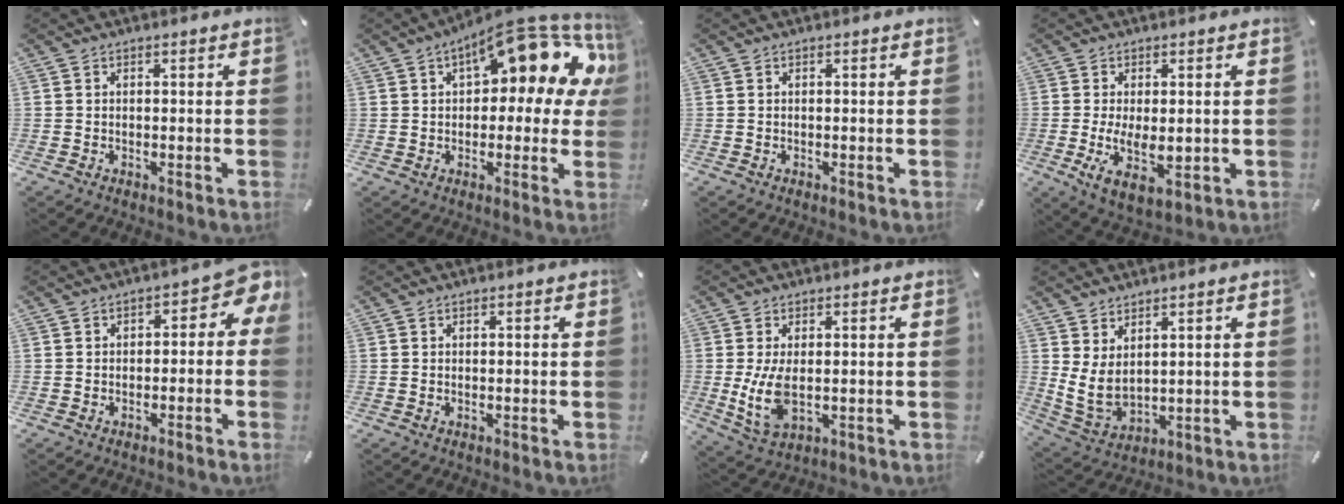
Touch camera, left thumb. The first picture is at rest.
{"total": 17.1, "force": [8.1, 7.4, 13.1], "torque": [-0.176, -0.047, 0.134]}
{"total": 0.0}
{"total": 8.5, "force": [-0.4, 4.6, 7.1], "torque": [-0.138, -0.014, -0.004]}
{"total": 5.0, "force": [0.1, 3.1, 3.9], "torque": [-0.046, -0.008, -0.009]}
{"total": 0.0}
{"total": 7.9, "force": [0.0, 4.0, 6.8], "torque": [-0.150, -0.011, -0.002]}
{"total": 6.5, "force": [3.0, 4.1, 4.0], "torque": [-0.099, -0.024, 0.056]}